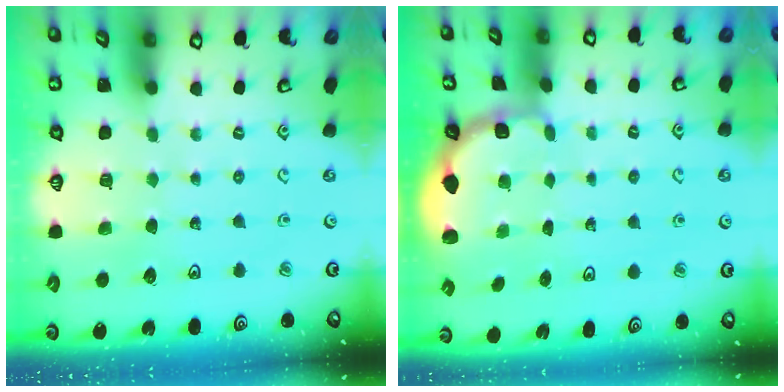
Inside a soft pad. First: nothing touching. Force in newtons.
{"total": 1.8, "press": 1.6, "slide": 0.7}